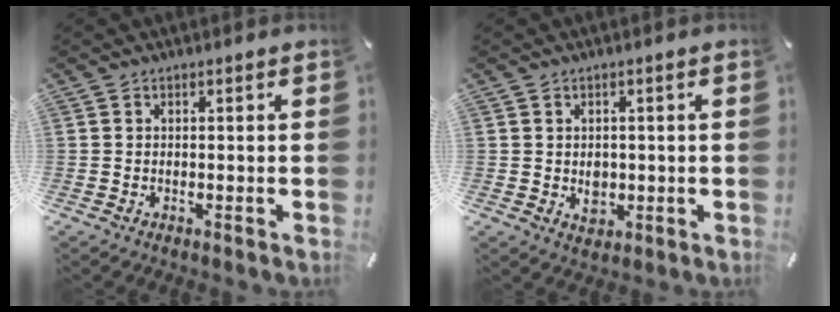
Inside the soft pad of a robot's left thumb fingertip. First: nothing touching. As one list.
[{"total": 3.3, "force": [-0.1, 2.8, 1.6], "torque": [-0.015, -0.003, -0.002]}]